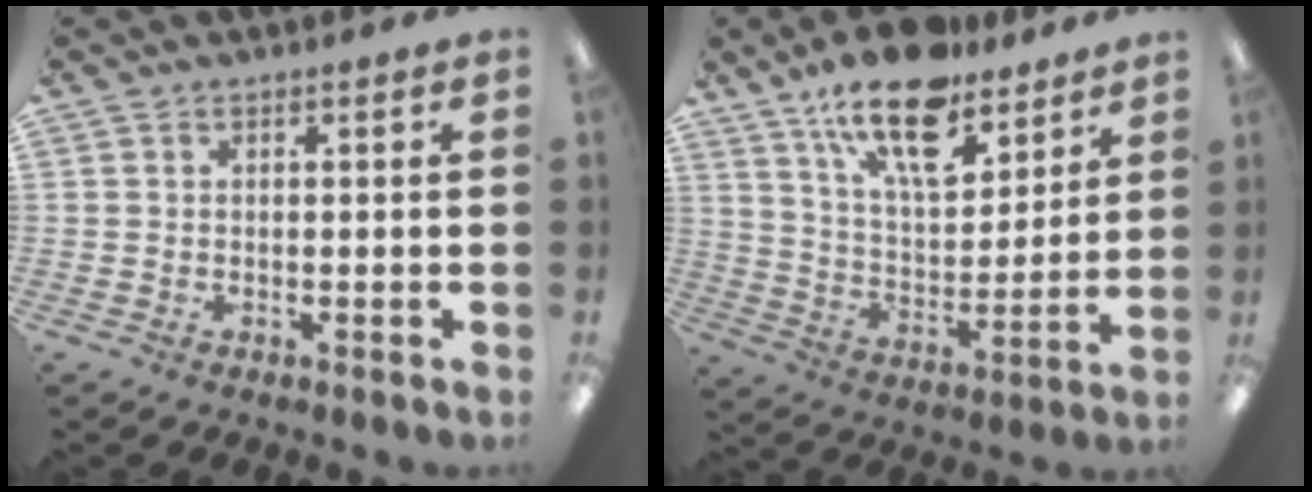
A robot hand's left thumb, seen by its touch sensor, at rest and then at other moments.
{"total": 17.9, "force": [12.8, 7.4, 10.0], "torque": [-0.162, -0.071, 0.221]}